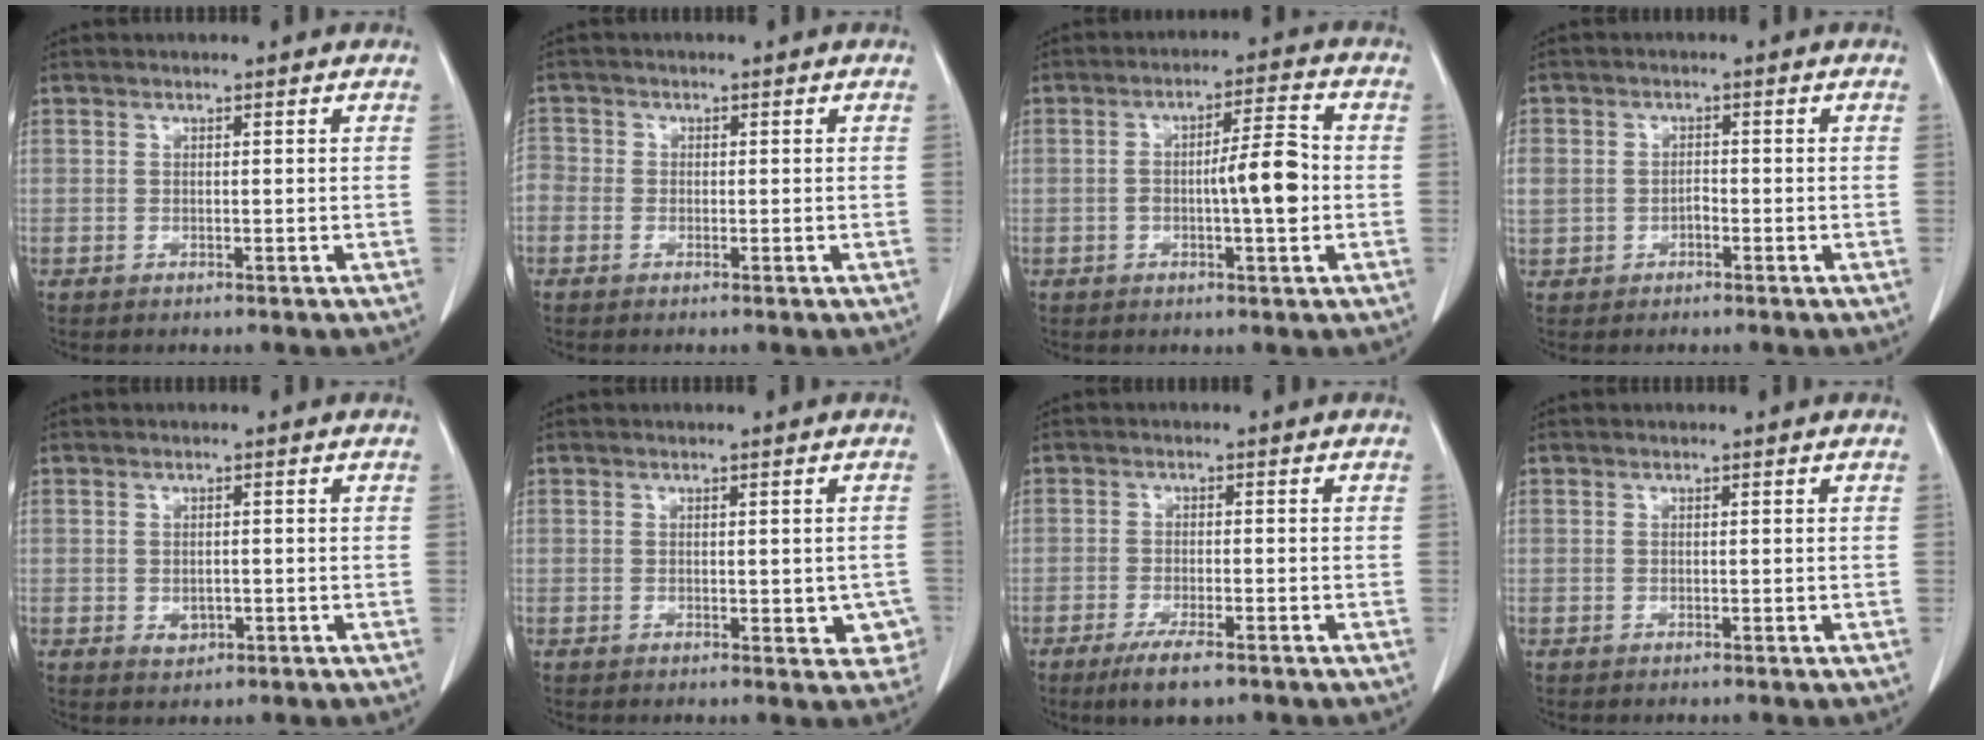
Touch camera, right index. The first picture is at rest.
{"total": 2.8, "force": [-0.9, 2.5, 0.8], "torque": [-0.021, 0.008, -0.023]}
{"total": 7.3, "force": [-0.9, 1.2, 7.1], "torque": [-0.113, 0.013, -0.014]}
{"total": 4.8, "force": [-0.8, 4.0, 2.4], "torque": [-0.067, 0.014, -0.008]}
{"total": 1.9, "force": [-0.4, 1.4, 1.2], "torque": [-0.017, 0.001, 0.002]}
{"total": 3.8, "force": [-0.5, 2.3, 2.9], "torque": [-0.009, 0.003, -0.001]}
{"total": 5.4, "force": [-3.7, 0.8, 3.9], "torque": [-0.068, -0.013, -0.059]}
{"total": 0.0}